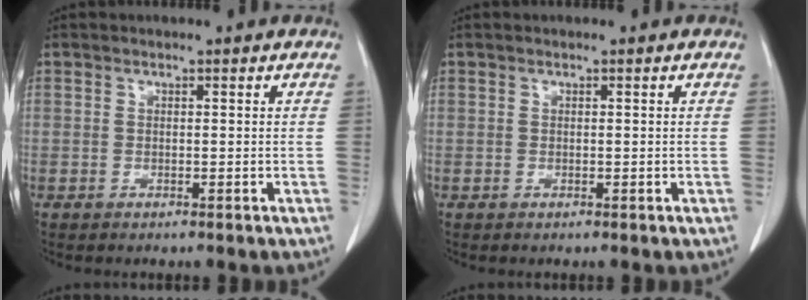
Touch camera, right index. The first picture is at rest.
{"total": 0.0}